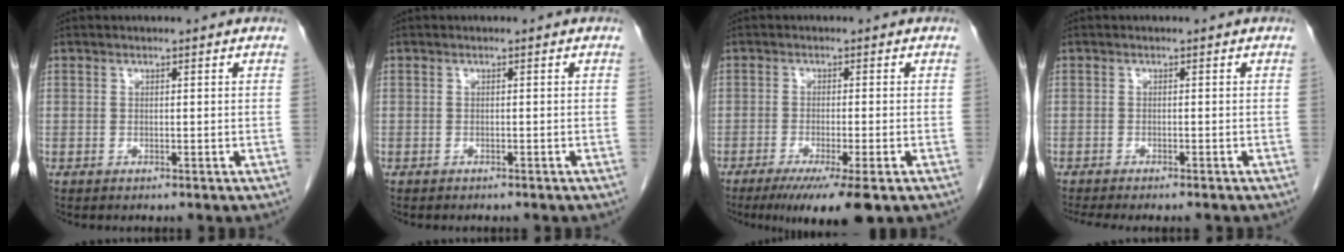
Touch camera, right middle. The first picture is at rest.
{"total": 2.4, "force": [-2.0, 0.9, 1.0], "torque": [-0.023, -0.003, -0.017]}
{"total": 7.9, "force": [-5.2, 0.2, 6.0], "torque": [-0.088, -0.019, -0.081]}
{"total": 7.3, "force": [-6.6, 1.1, 3.0], "torque": [-0.035, -0.007, -0.092]}